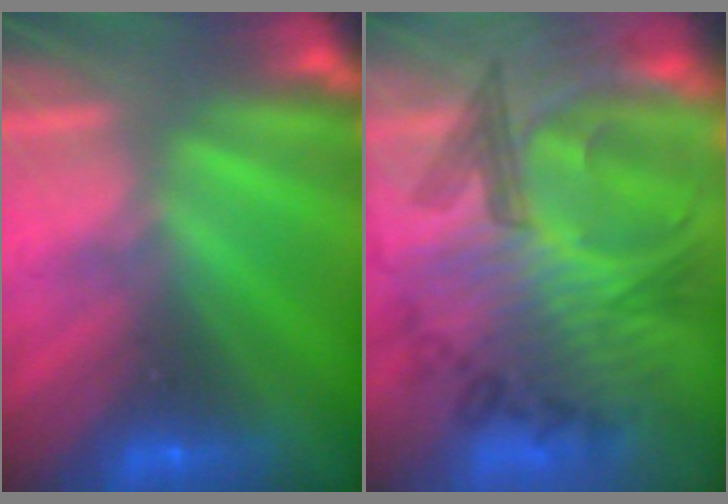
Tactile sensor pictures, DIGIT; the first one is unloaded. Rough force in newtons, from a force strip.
{"total": 6.4}